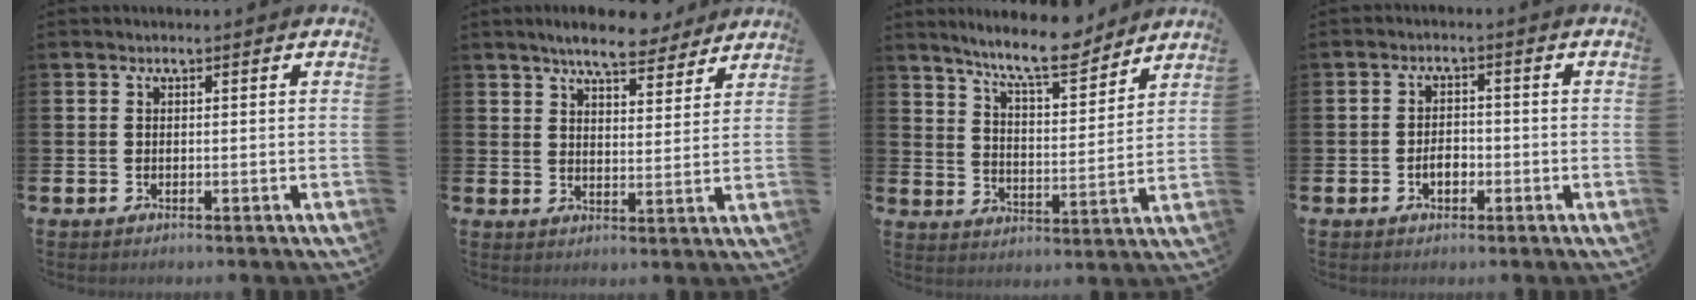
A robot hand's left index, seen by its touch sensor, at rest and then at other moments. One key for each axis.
{"total": 7.3, "fx": 6.7, "fy": 1.4, "fz": 2.4, "tx": -0.049, "ty": -0.030, "tz": 0.119}
{"total": 9.8, "fx": 8.8, "fy": 1.5, "fz": 4.0, "tx": -0.087, "ty": -0.052, "tz": 0.153}
{"total": 2.6, "fx": -0.9, "fy": 1.6, "fz": 1.9, "tx": -0.027, "ty": 0.001, "tz": -0.020}